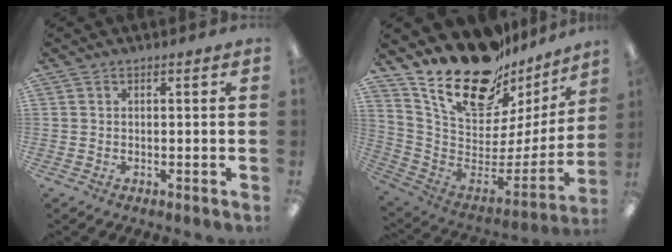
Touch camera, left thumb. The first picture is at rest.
{"total": 23.6, "force": [18.2, 9.8, 11.5], "torque": [-0.193, -0.131, 0.330]}